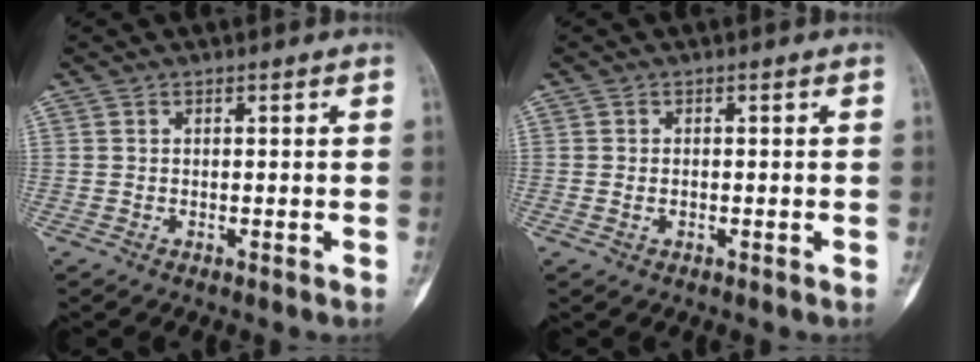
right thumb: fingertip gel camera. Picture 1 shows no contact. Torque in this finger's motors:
{"motor_torque": [-0.31, -0.56, -0.29, 0.13, -0.07]}